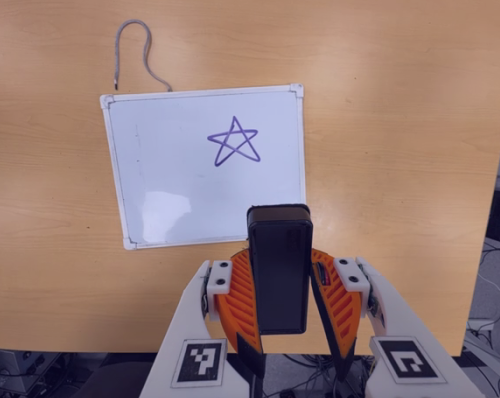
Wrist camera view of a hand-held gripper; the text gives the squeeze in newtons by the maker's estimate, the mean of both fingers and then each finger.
{"total": 7.9, "left": 7.4, "right": 8.4}